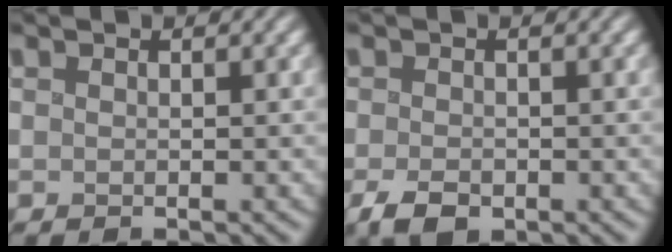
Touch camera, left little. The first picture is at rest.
{"total": 2.7, "force": [-1.4, 1.7, 1.6], "torque": [-0.031, -0.005, -0.028]}